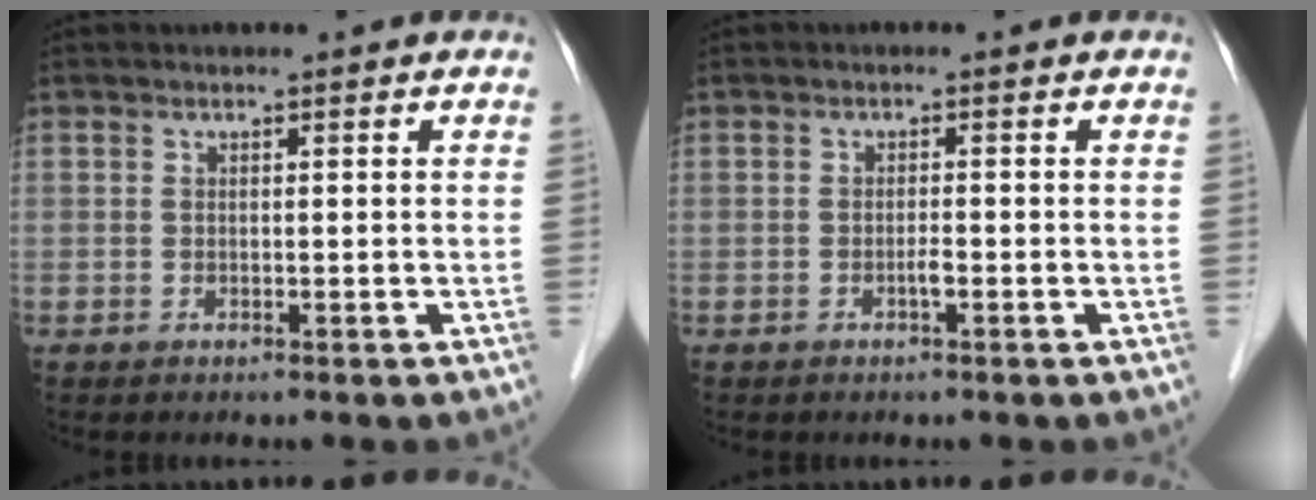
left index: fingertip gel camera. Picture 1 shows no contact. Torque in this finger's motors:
{"motor_torque": [0.60, 0.49, 0.02, 0.02]}